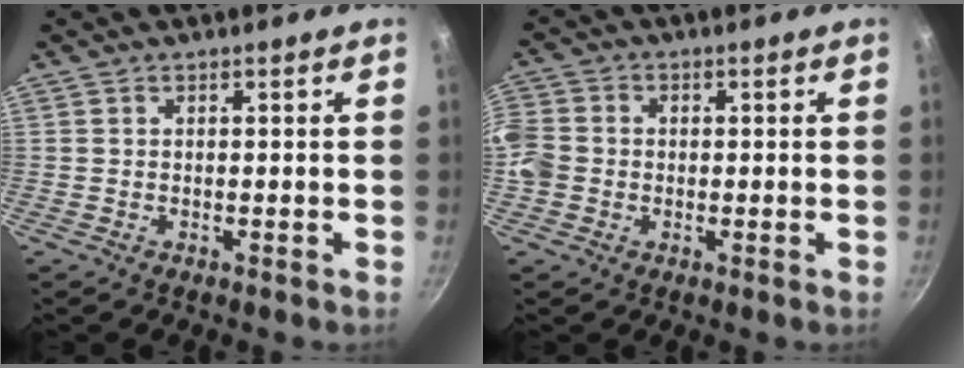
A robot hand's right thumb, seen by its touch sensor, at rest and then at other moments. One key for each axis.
{"total": 6.9, "fx": -1.1, "fy": 5.9, "fz": 3.3, "tx": -0.067, "ty": 0.015, "tz": -0.035}